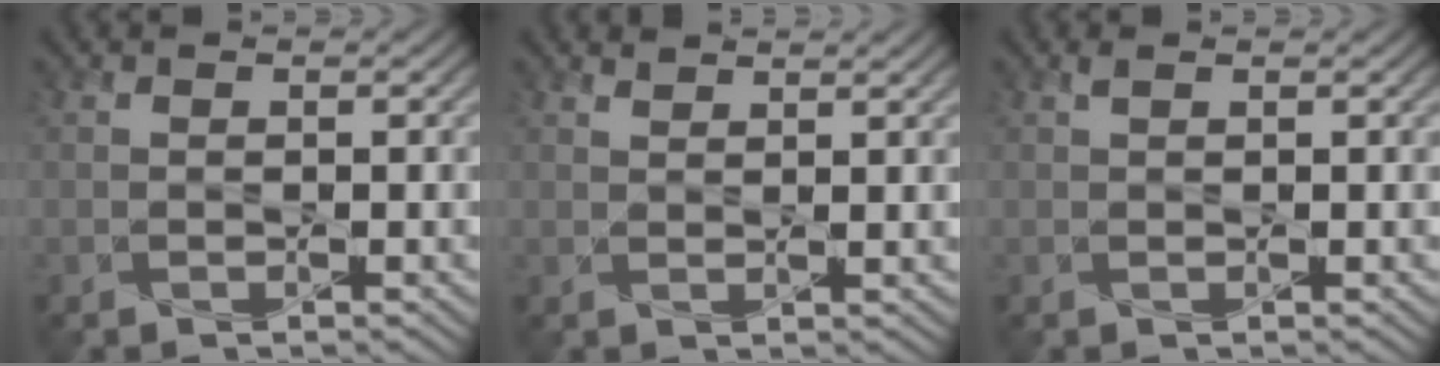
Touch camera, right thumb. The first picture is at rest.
{"total": 1.6, "force": [1.4, 0.2, 0.7], "torque": [-0.016, 0.003, 0.027]}
{"total": 0.6, "force": [0.4, 0.1, 0.3], "torque": [-0.010, 0.005, 0.008]}